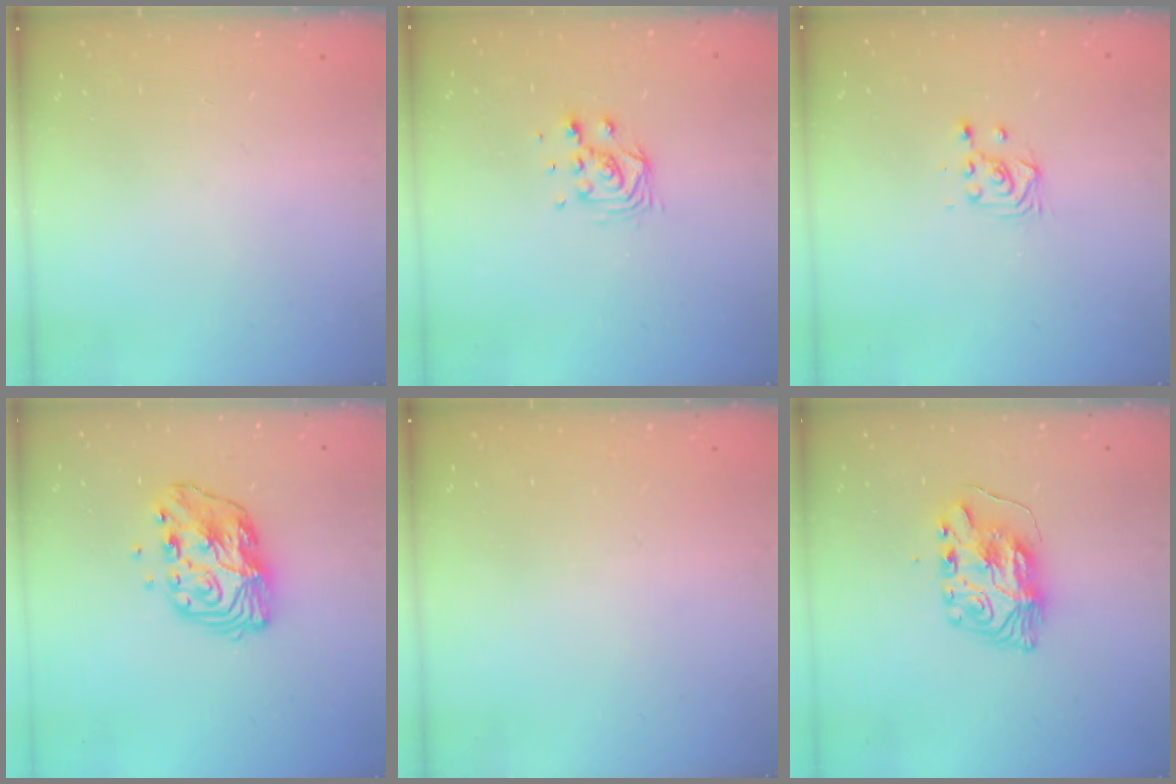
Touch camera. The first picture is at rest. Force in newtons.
{"total": 7.0, "press": 7.0, "slide": 0.5}
{"total": 4.1, "press": 4.0, "slide": 1.0}
{"total": 11.7, "press": 11.6, "slide": 0.9}
{"total": 0.0}
{"total": 8.1, "press": 8.1, "slide": 0.9}